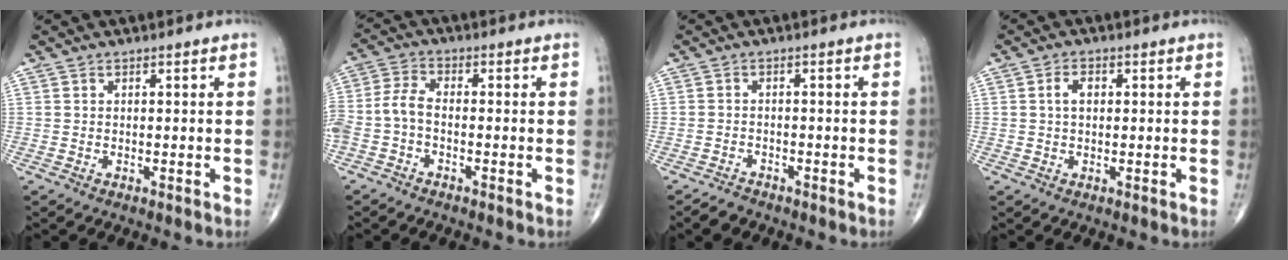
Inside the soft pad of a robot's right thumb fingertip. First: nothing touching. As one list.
[{"total": 6.1, "force": [-2.0, 3.0, 4.9], "torque": [-0.119, 0.021, -0.048]}, {"total": 2.6, "force": [-2.2, 1.3, 0.5], "torque": [-0.018, 0.008, -0.036]}, {"total": 2.7, "force": [0.4, 1.7, 2.1], "torque": [-0.036, 0.007, 0.006]}]